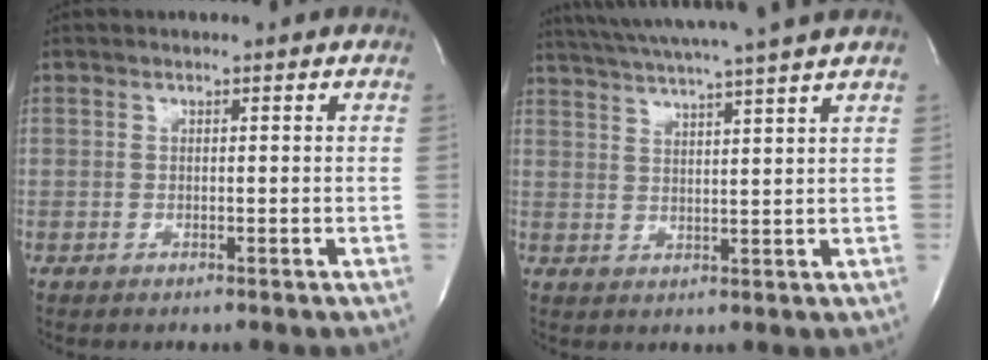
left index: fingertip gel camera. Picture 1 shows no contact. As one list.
[{"total": 13.6, "force": [11.9, -2.0, 6.4], "torque": [-0.116, -0.010, 0.168]}]